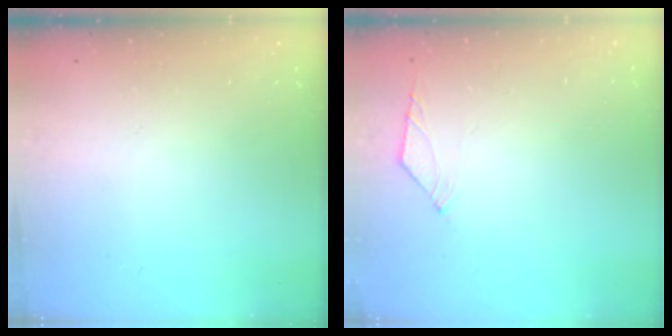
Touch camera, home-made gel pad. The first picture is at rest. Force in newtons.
{"total": 3.8, "press": 3.7, "slide": 0.8}